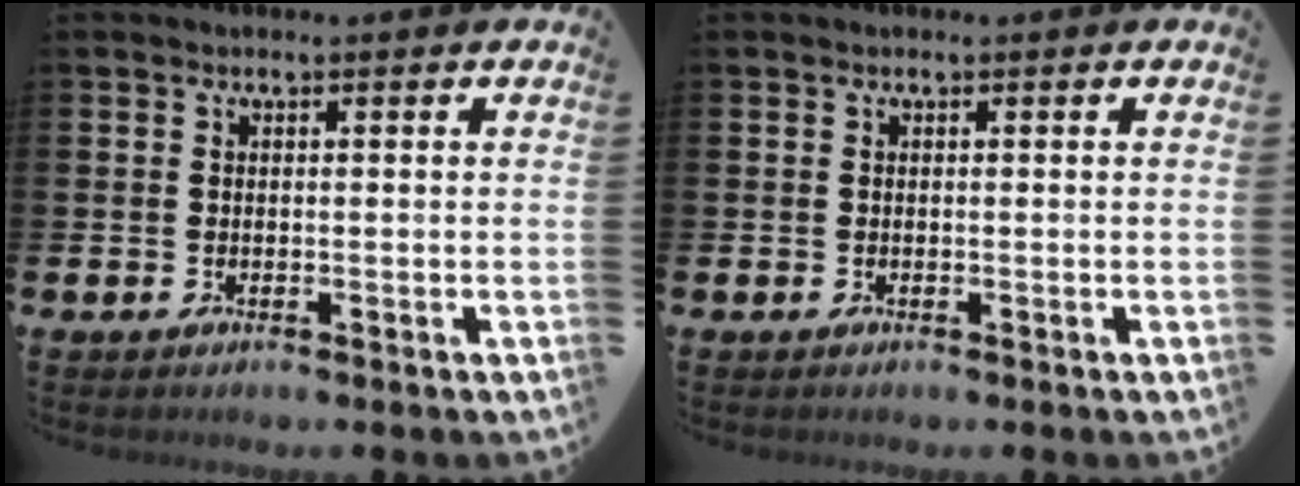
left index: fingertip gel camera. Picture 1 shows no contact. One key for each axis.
{"total": 0.0}